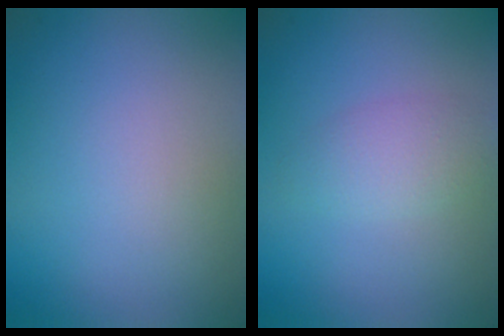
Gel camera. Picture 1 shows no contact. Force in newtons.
{"total": 2.2, "press": 2.2, "slide": 0.1}